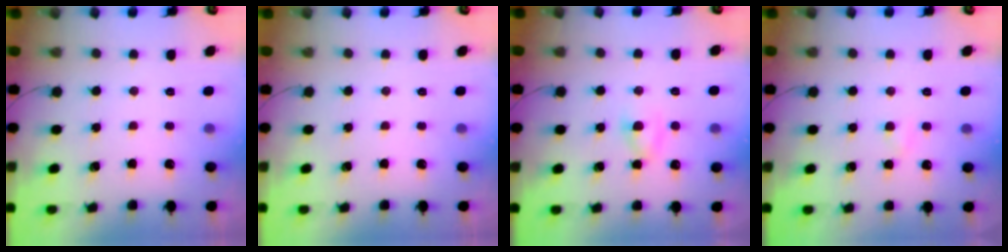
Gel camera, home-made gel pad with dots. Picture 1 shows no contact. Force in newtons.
{"total": 0.0}
{"total": 2.7, "press": 2.4, "slide": 1.2}
{"total": 2.4, "press": 2.3, "slide": 0.8}